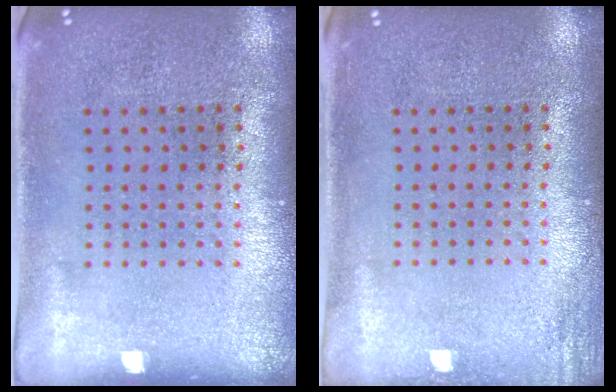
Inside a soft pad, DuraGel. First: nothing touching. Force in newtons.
{"total": 1.2, "press": 1.2, "slide": 0.1}